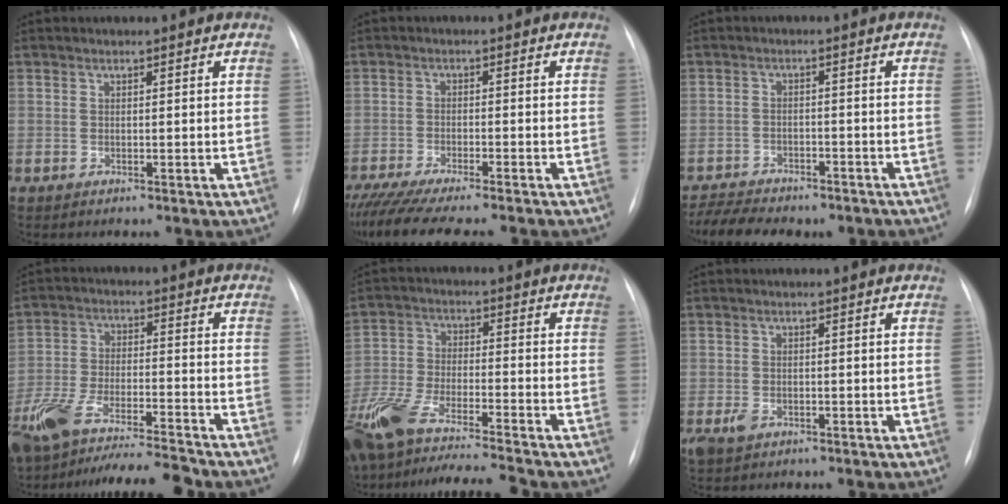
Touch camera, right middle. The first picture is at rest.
{"total": 12.8, "force": [-11.1, 0.8, 6.3], "torque": [-0.086, -0.025, -0.168]}
{"total": 10.5, "force": [-9.0, 3.5, 4.0], "torque": [-0.074, 0.006, -0.128]}
{"total": 17.5, "force": [-15.5, 1.3, 8.0], "torque": [-0.172, -0.017, -0.263]}
{"total": 17.6, "force": [-15.0, 0.9, 9.0], "torque": [-0.198, -0.023, -0.266]}
{"total": 2.6, "force": [-1.3, 1.7, 1.5], "torque": [-0.034, -0.002, -0.014]}